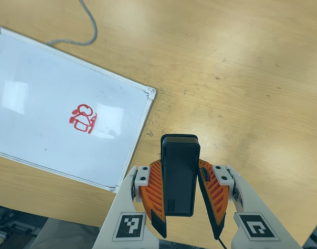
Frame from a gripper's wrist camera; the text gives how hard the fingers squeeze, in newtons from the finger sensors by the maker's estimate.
{"total": 6.3, "left": 4.9, "right": 7.7}